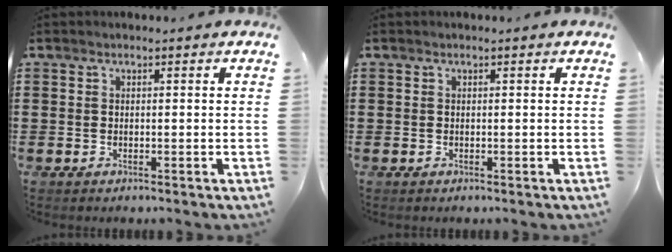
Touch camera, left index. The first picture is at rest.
{"total": 0.0}